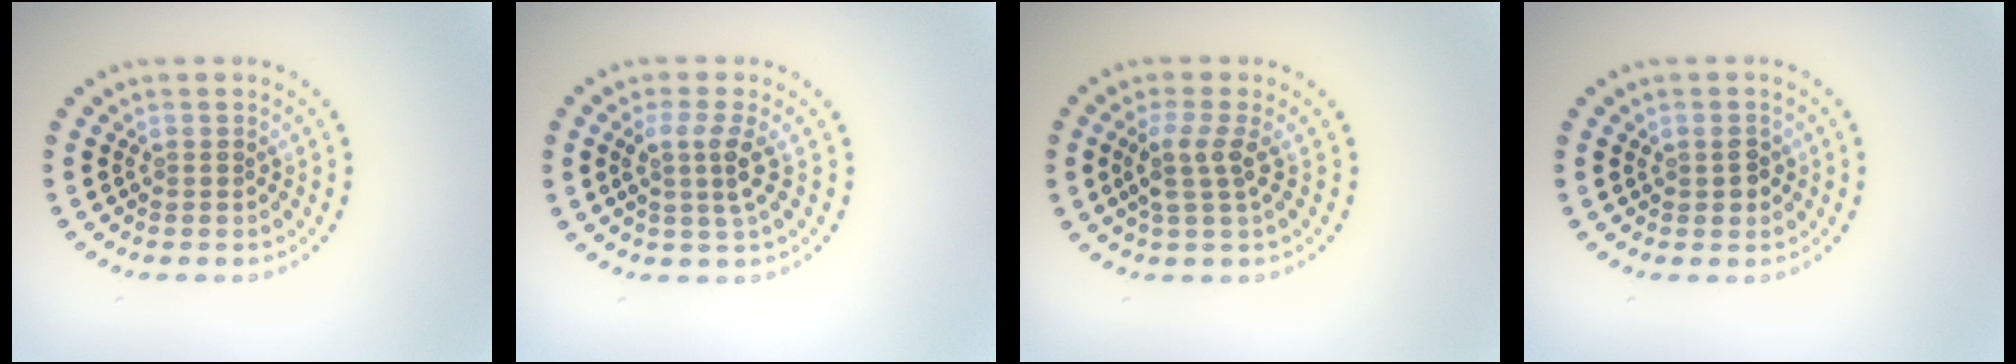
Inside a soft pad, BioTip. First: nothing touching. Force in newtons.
{"total": 2.7, "press": 1.9, "slide": 1.8}
{"total": 2.6, "press": 2.0, "slide": 1.6}
{"total": 1.5, "press": 1.5, "slide": 0.2}